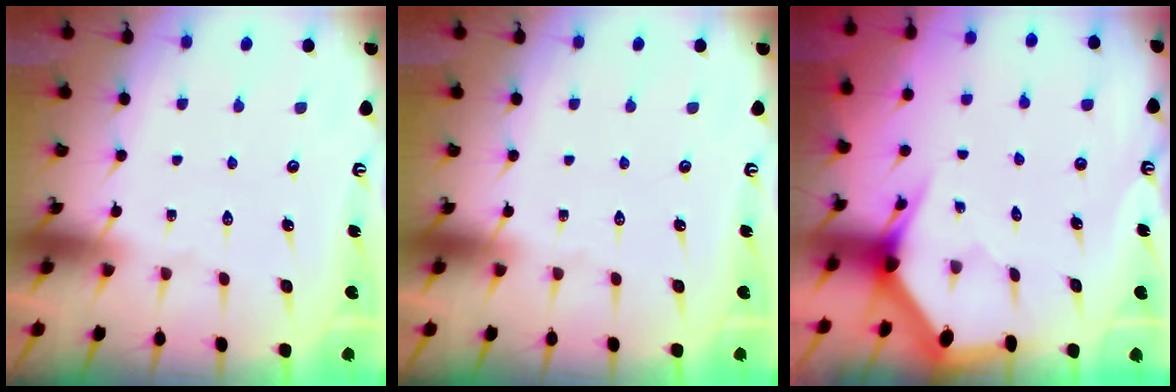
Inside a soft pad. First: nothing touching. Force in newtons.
{"total": 0.0}
{"total": 3.1, "press": 3.1, "slide": 0.0}